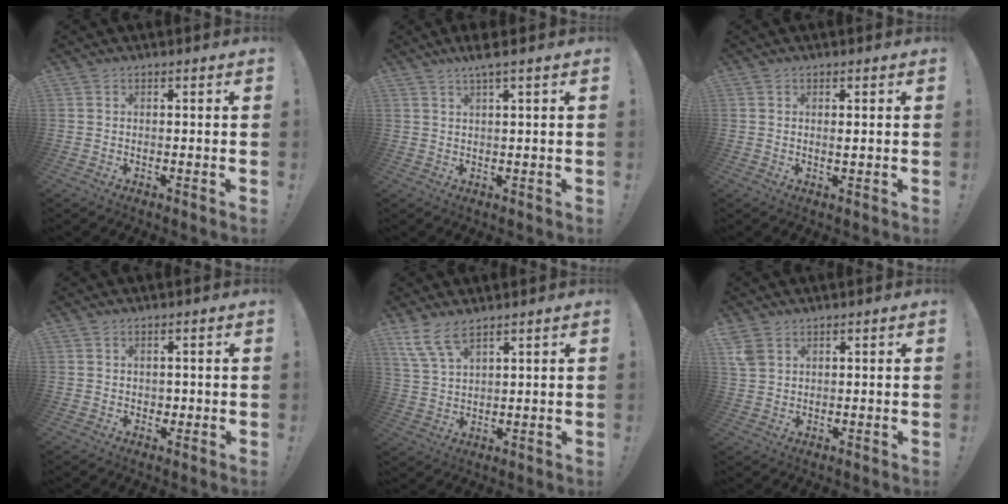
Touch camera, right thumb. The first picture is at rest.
{"total": 4.0, "force": [2.5, -0.4, 3.0], "torque": [-0.059, -0.008, 0.041]}
{"total": 1.1, "force": [0.2, 0.0, 1.1], "torque": [-0.011, -0.005, 0.001]}
{"total": 1.5, "force": [0.2, 1.4, 0.3], "torque": [-0.002, 0.001, 0.003]}
{"total": 8.4, "force": [6.1, 3.0, 4.9], "torque": [-0.097, -0.024, 0.120]}
{"total": 4.0, "force": [2.3, 2.6, 2.0], "torque": [-0.041, -0.001, 0.047]}